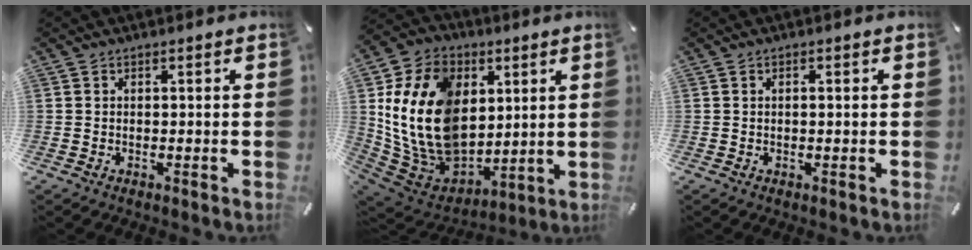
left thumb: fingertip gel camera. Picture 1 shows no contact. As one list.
[{"total": 22.8, "force": [3.3, 17.3, 14.4], "torque": [-0.313, -0.020, 0.068]}, {"total": 0.7, "force": [0.0, 0.2, 0.6], "torque": [-0.012, 0.000, 0.000]}]